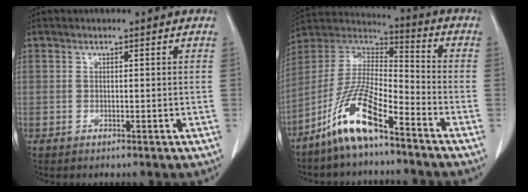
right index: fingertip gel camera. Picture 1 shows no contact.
{"total": 13.0, "force": [-8.5, 2.4, 9.5], "torque": [-0.195, 0.003, -0.165]}